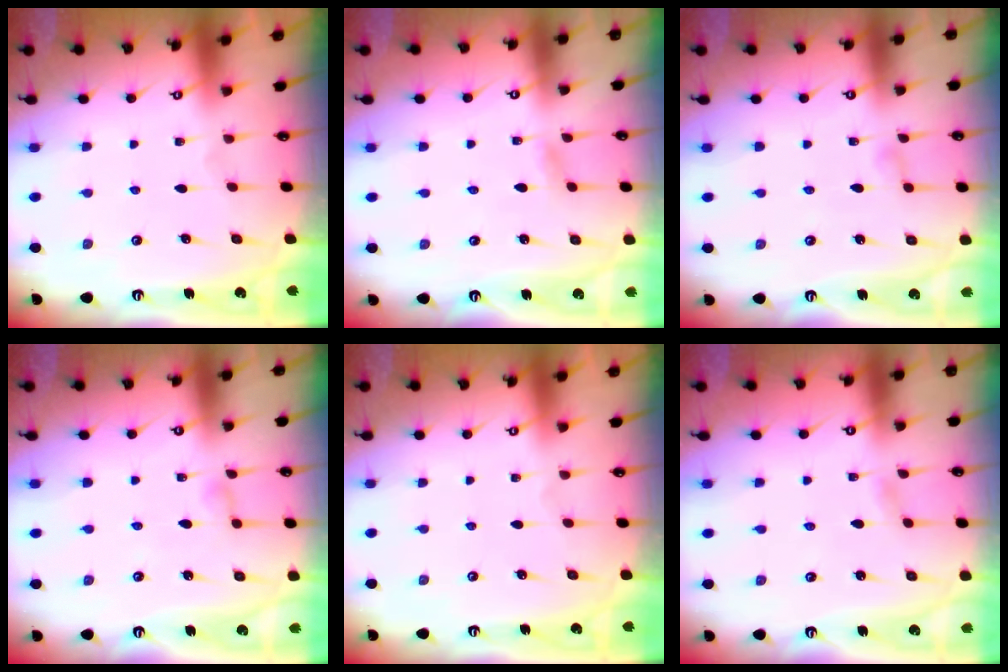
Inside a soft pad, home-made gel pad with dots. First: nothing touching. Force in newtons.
{"total": 3.2, "press": 3.2, "slide": 0.5}
{"total": 3.0, "press": 3.0, "slide": 0.4}
{"total": 4.2, "press": 4.2, "slide": 0.4}
{"total": 0.0}
{"total": 2.1, "press": 2.1, "slide": 0.2}